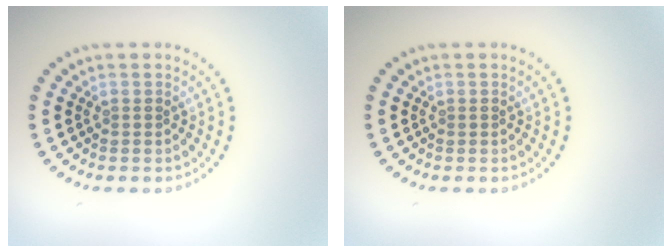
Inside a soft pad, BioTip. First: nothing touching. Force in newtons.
{"total": 0.0}